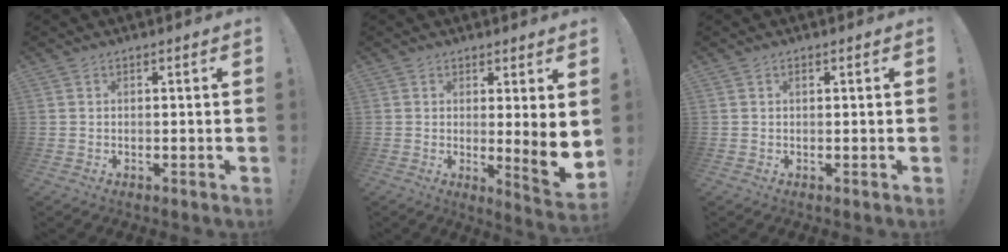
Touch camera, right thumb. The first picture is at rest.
{"total": 7.5, "force": [0.5, 0.2, 7.5], "torque": [-0.094, -0.029, 0.010]}
{"total": 0.6, "force": [0.2, 0.3, 0.4], "torque": [-0.008, 0.002, 0.003]}